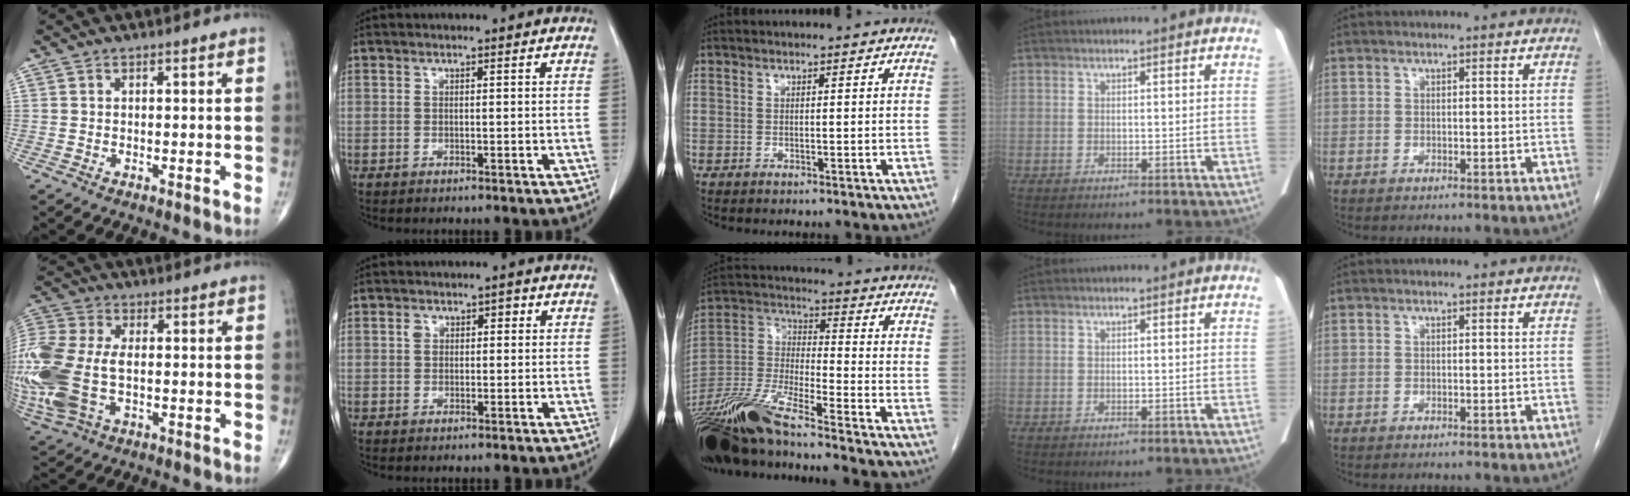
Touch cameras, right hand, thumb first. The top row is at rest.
{"thumb": {"total": 23.5, "force": [-2.9, 14.3, 18.5], "torque": [-0.514, -0.001, -0.043]}, "index": {"total": 2.6, "force": [0.8, 1.9, 1.5], "torque": [-0.024, 0.017, 0.013]}, "middle": {"total": 17.7, "force": [-14.6, 0.7, 10.0], "torque": [-0.229, -0.021, -0.281]}}